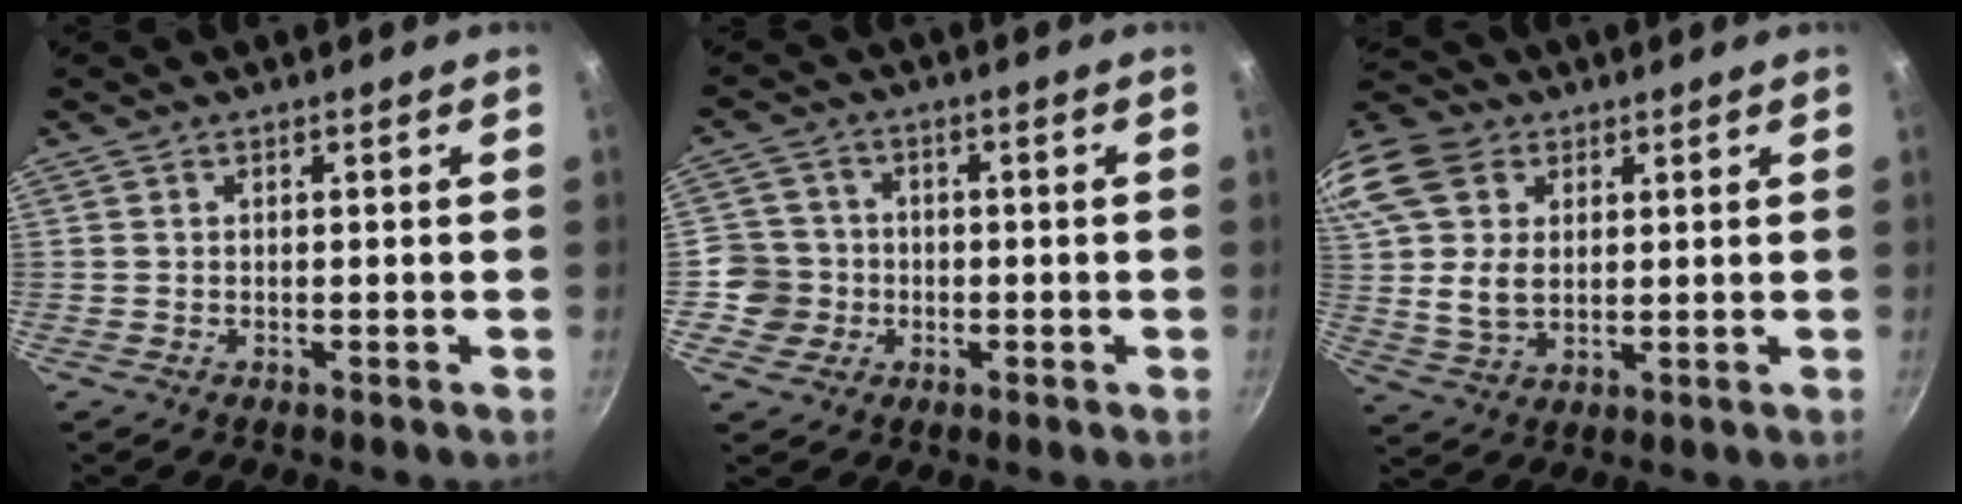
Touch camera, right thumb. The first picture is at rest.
{"total": 6.5, "force": [-1.4, 6.3, 0.9], "torque": [0.025, 0.021, -0.034]}
{"total": 19.4, "force": [6.2, 14.3, 11.5], "torque": [-0.243, 0.014, 0.116]}